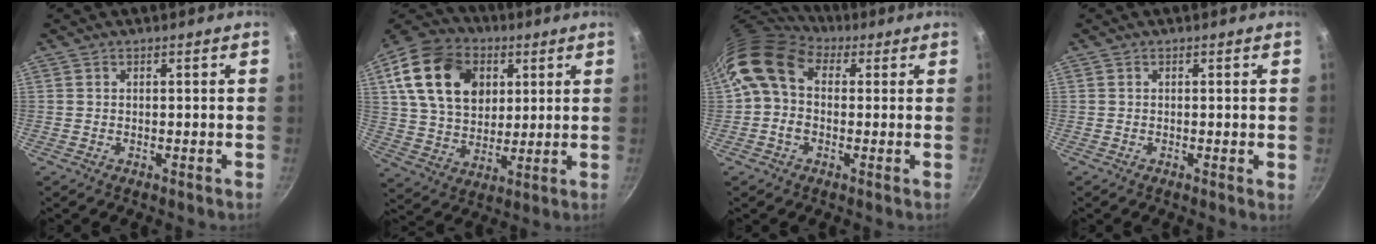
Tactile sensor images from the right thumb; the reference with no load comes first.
{"total": 20.4, "force": [6.4, 14.9, 12.2], "torque": [-0.190, -0.002, 0.112]}
{"total": 11.5, "force": [2.2, 8.3, 7.6], "torque": [-0.129, 0.013, 0.021]}
{"total": 0.9, "force": [0.0, 0.0, 0.9], "torque": [-0.011, -0.003, -0.003]}